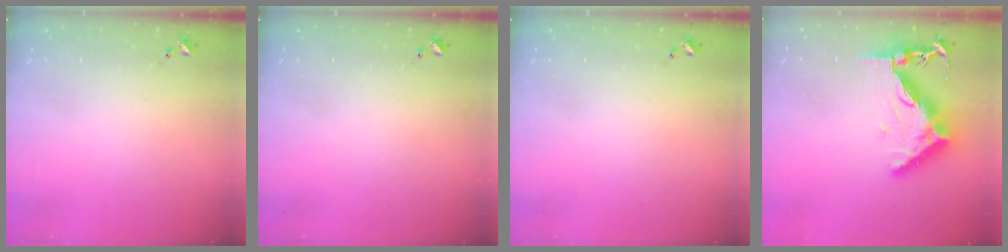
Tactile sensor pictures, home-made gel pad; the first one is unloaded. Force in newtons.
{"total": 0.0}
{"total": 0.0}
{"total": 12.4, "press": 12.3, "slide": 1.4}